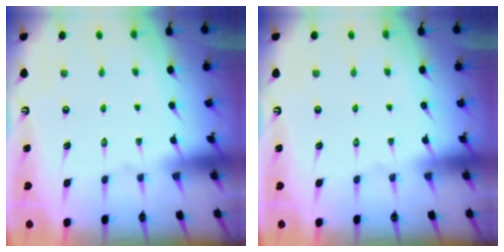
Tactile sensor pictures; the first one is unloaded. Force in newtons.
{"total": 0.0}